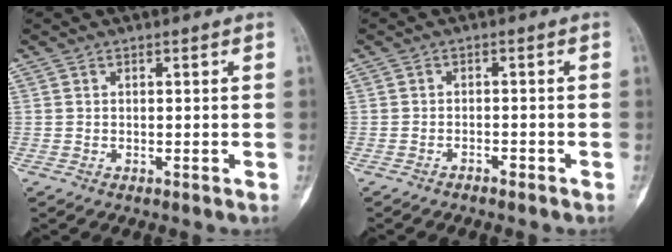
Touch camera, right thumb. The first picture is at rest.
{"total": 1.3, "force": [-1.2, 0.4, 0.5], "torque": [-0.013, 0.012, -0.018]}